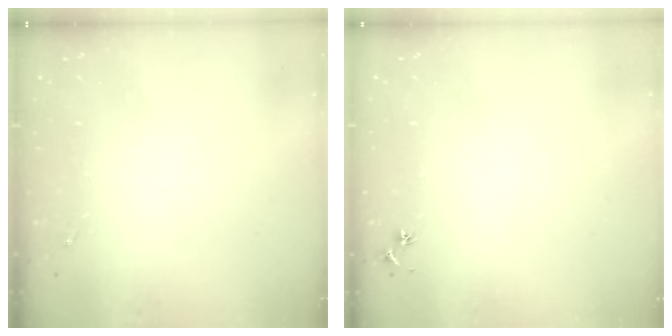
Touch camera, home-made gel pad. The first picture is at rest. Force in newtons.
{"total": 3.0, "press": 2.9, "slide": 0.4}